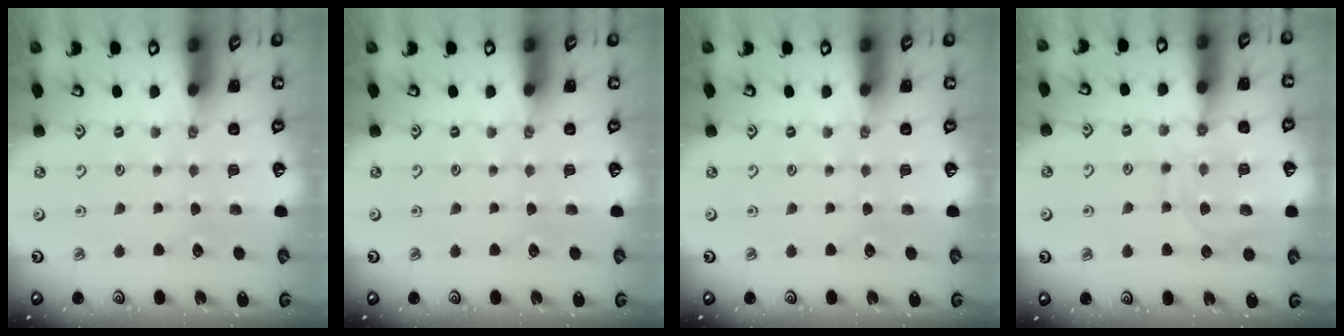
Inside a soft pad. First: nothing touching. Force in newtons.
{"total": 0.0}
{"total": 0.0}
{"total": 12.2, "press": 12.1, "slide": 1.1}